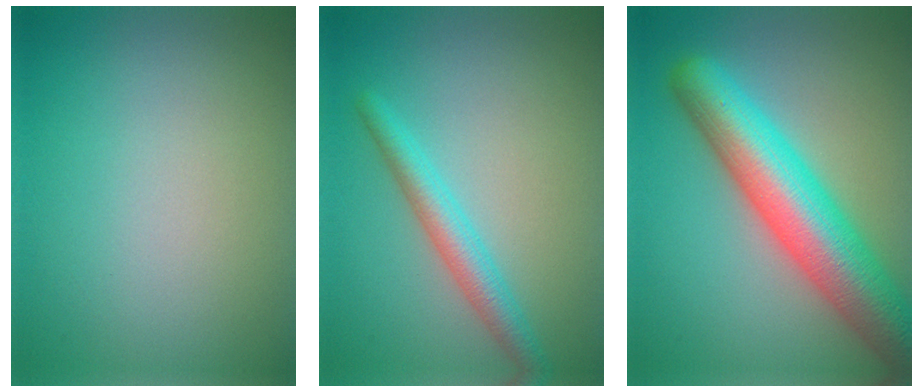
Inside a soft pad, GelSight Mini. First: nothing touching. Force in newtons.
{"total": 3.1, "press": 3.1, "slide": 0.1}
{"total": 10.0, "press": 10.0, "slide": 0.4}